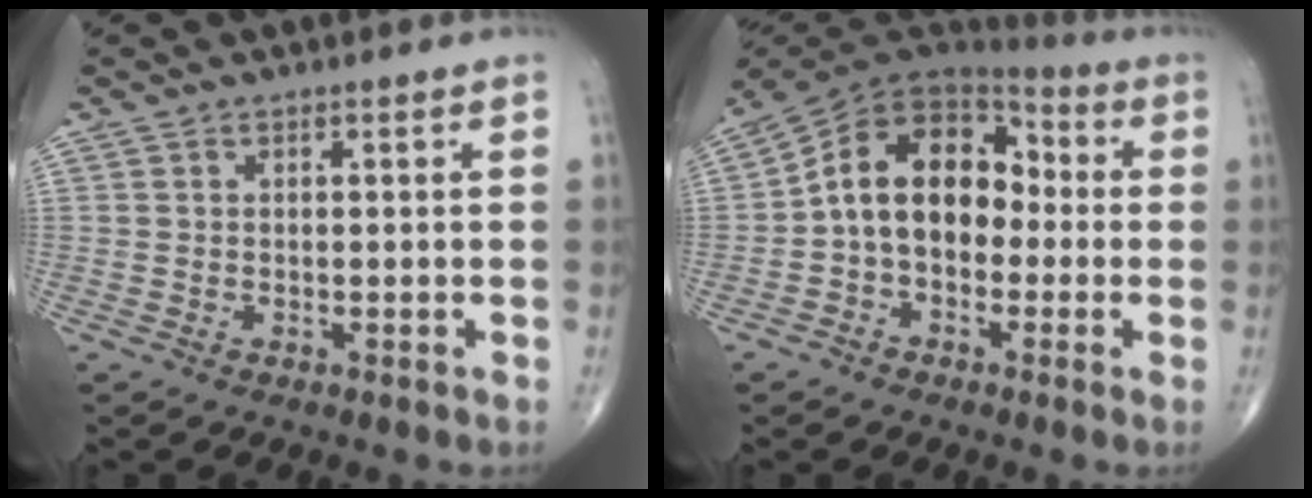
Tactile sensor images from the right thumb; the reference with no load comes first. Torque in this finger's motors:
{"motor_torque": [0.11, 0.63, 0.32, -0.25, 0.24]}